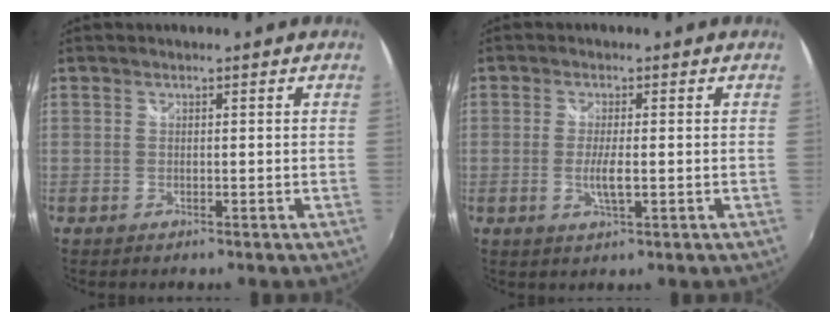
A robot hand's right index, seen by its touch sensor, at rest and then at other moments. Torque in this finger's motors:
{"motor_torque": [0.69, -0.29, 0.35, 0.10]}